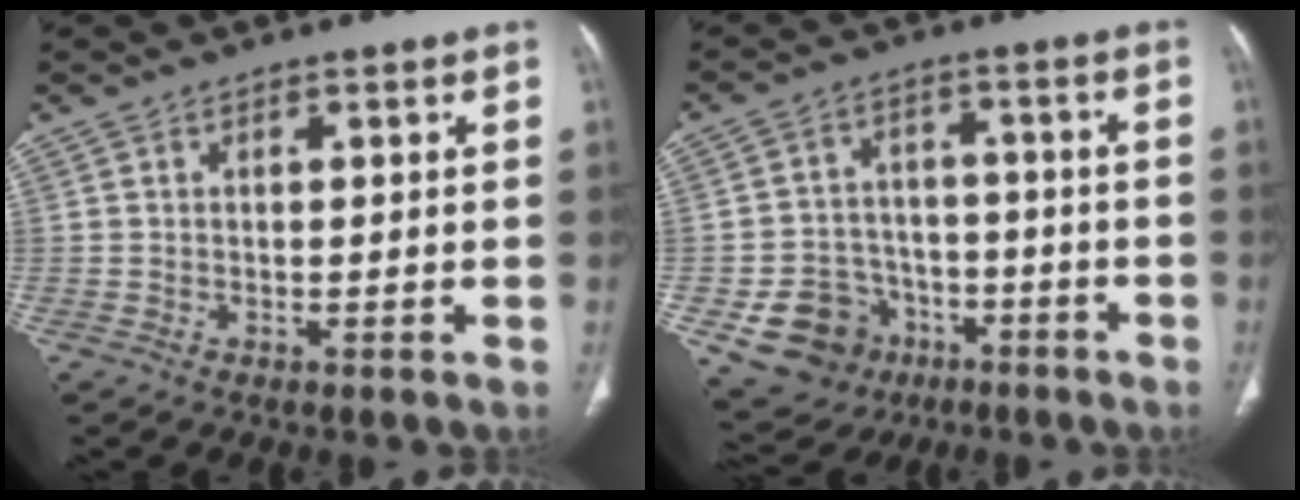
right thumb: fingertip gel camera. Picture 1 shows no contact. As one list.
[{"total": 12.9, "force": [-5.4, 11.0, 4.2], "torque": [-0.056, 0.049, -0.069]}]